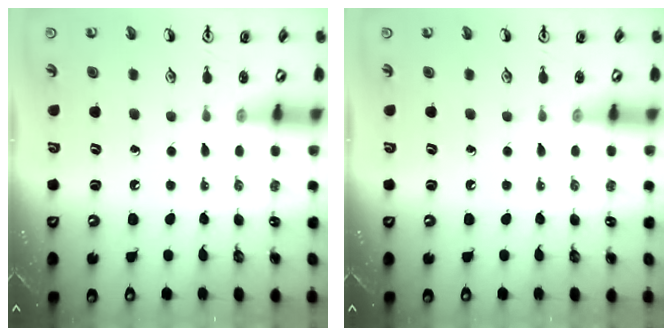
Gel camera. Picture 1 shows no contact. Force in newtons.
{"total": 0.0}